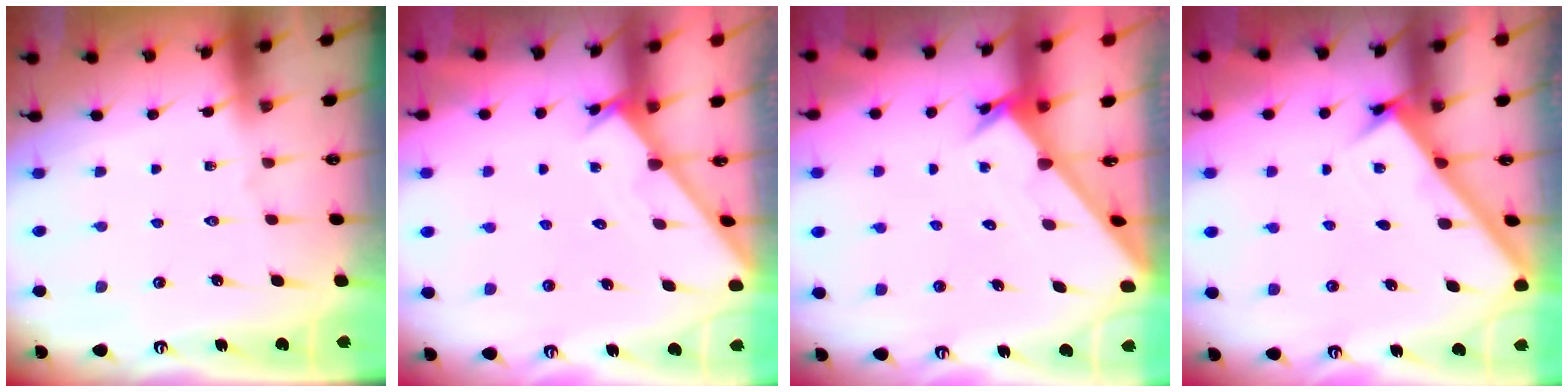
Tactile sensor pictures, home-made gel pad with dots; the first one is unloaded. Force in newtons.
{"total": 2.6, "press": 2.6, "slide": 0.2}
{"total": 2.5, "press": 2.5, "slide": 0.2}
{"total": 2.6, "press": 2.6, "slide": 0.1}